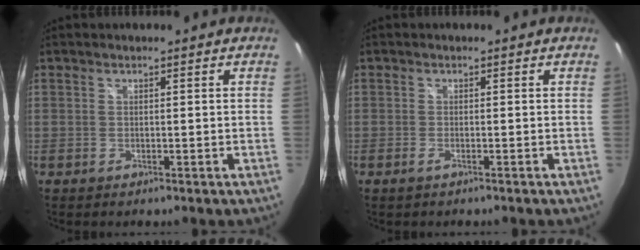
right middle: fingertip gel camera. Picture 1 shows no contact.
{"total": 1.2, "force": [-0.8, 0.4, 0.9], "torque": [-0.019, -0.002, -0.015]}